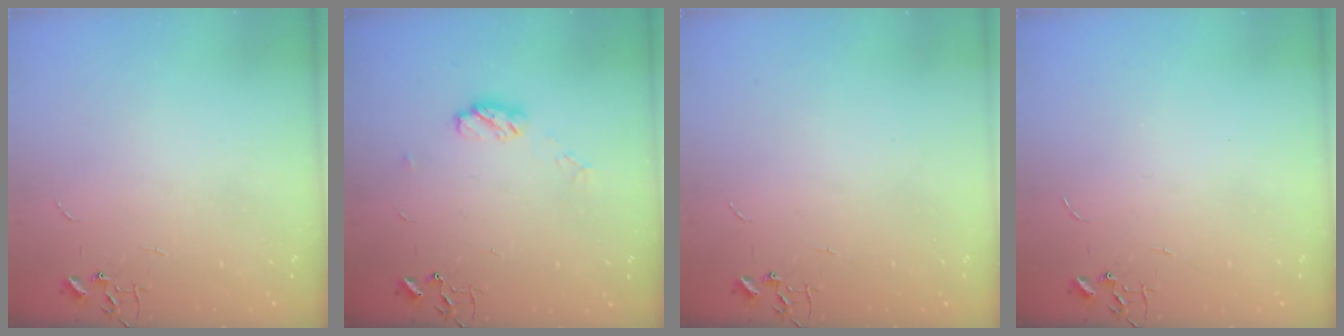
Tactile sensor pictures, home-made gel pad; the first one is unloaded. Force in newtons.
{"total": 6.7, "press": 6.7, "slide": 0.4}
{"total": 0.0}
{"total": 0.0}